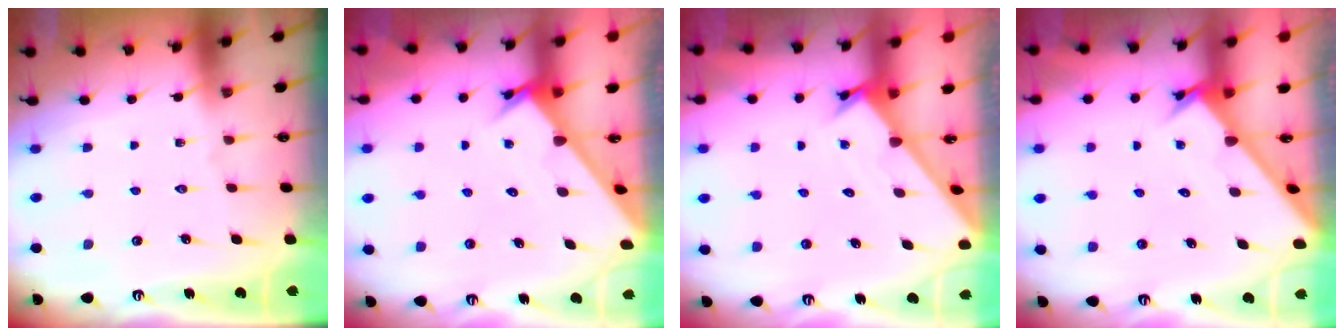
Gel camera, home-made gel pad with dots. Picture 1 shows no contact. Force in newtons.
{"total": 2.9, "press": 2.9, "slide": 0.1}
{"total": 1.7, "press": 1.7, "slide": 0.1}
{"total": 2.7, "press": 2.7, "slide": 0.3}